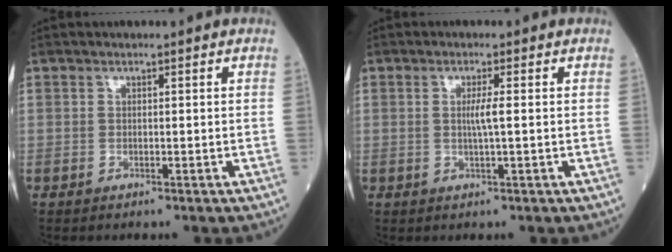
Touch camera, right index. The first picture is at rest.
{"total": 2.2, "force": [0.1, -0.3, 2.1], "torque": [-0.040, -0.001, 0.000]}